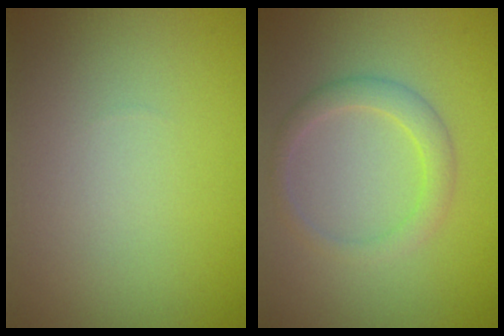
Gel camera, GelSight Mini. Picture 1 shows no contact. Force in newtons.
{"total": 2.3, "press": 2.3, "slide": 0.1}